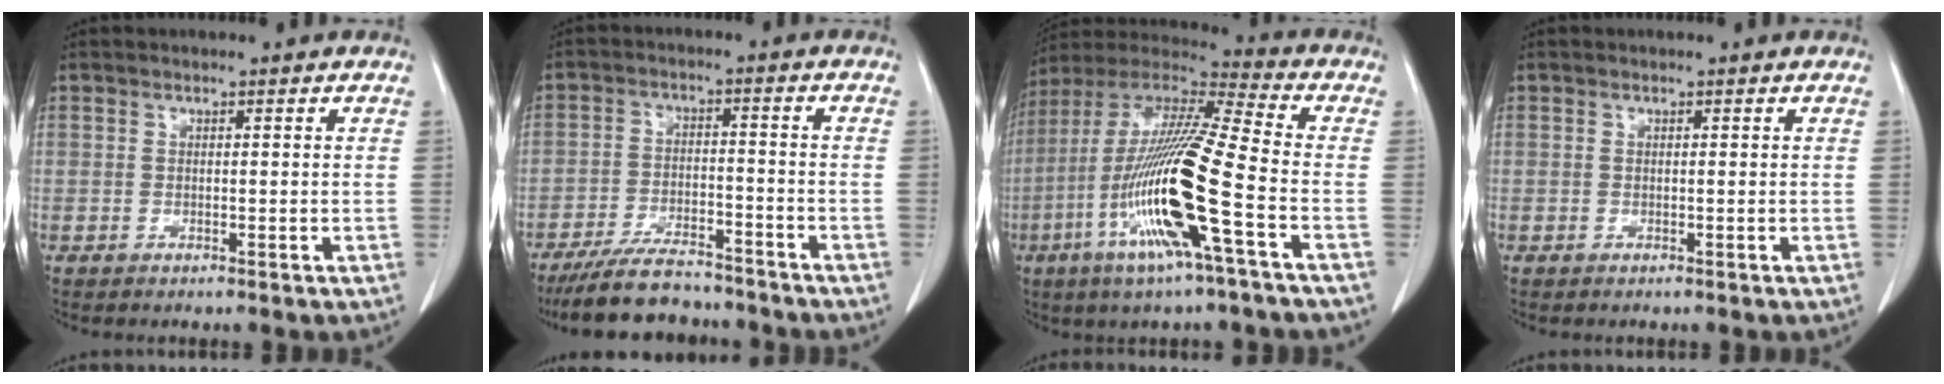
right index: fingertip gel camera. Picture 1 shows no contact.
{"total": 11.1, "force": [-9.8, 2.6, 4.3], "torque": [-0.074, -0.008, -0.159]}
{"total": 19.6, "force": [-6.2, 0.0, 18.6], "torque": [-0.384, -0.020, -0.128]}
{"total": 0.0}